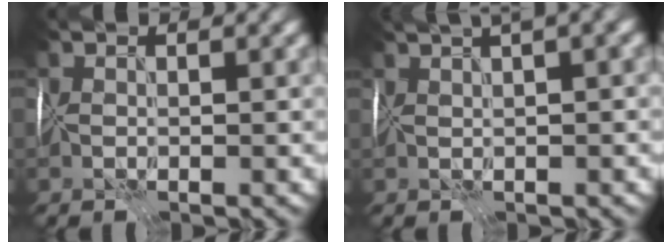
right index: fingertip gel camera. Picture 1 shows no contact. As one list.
[{"total": 5.7, "force": [3.4, 1.5, 4.3], "torque": [-0.055, 0.033, 0.038]}]